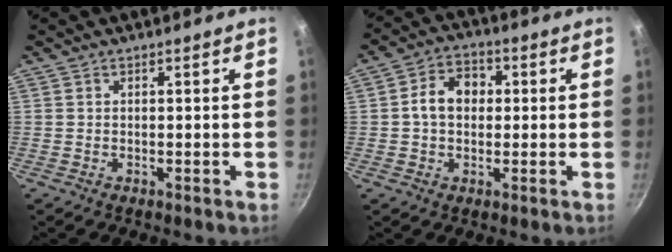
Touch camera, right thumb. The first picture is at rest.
{"total": 7.8, "force": [0.6, 6.0, 5.0], "torque": [-0.059, 0.018, -0.002]}